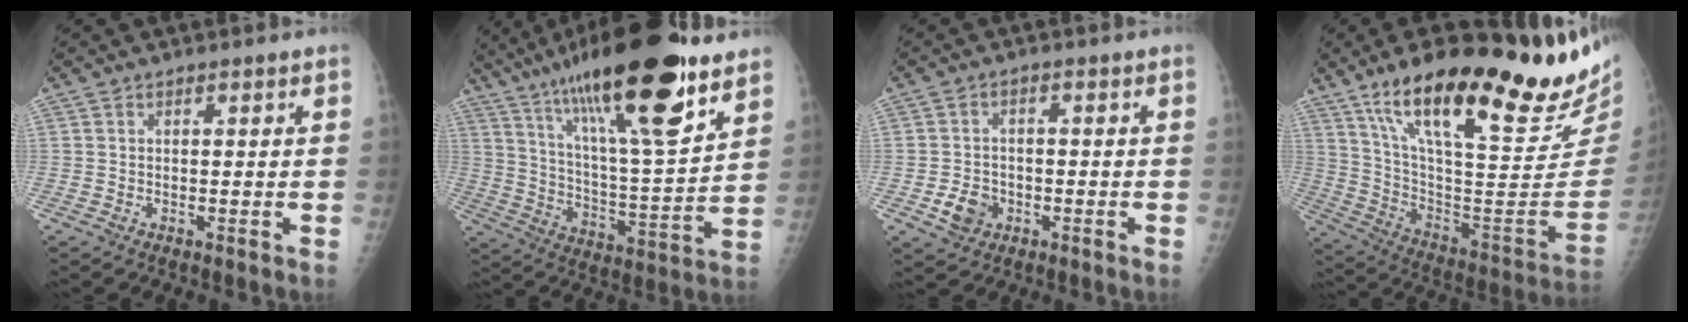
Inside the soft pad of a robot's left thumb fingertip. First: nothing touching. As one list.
[{"total": 26.4, "force": [16.7, 5.9, 19.6], "torque": [-0.321, -0.051, 0.280]}, {"total": 4.9, "force": [-1.8, 4.0, 2.2], "torque": [-0.027, 0.009, -0.026]}, {"total": 31.5, "force": [21.6, 6.2, 22.1], "torque": [-0.312, -0.086, 0.342]}]